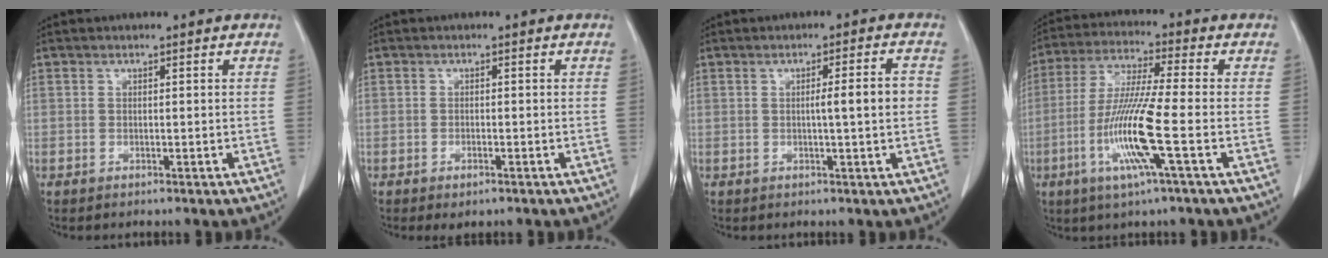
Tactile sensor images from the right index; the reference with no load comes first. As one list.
[{"total": 1.8, "force": [-1.1, 0.6, 1.3], "torque": [-0.020, -0.003, -0.010]}, {"total": 5.0, "force": [-0.1, -1.0, 4.9], "torque": [-0.075, 0.000, -0.001]}, {"total": 11.9, "force": [-3.6, -0.5, 11.4], "torque": [-0.233, -0.015, -0.076]}]